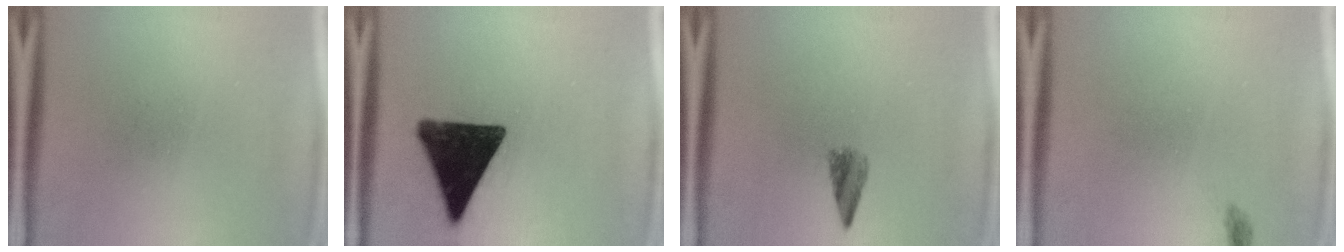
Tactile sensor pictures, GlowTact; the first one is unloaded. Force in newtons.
{"total": 15.7}
{"total": 2.6}
{"total": 0.7}